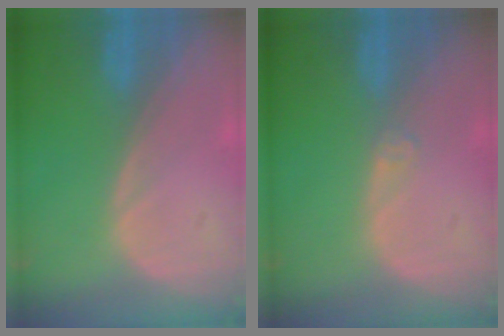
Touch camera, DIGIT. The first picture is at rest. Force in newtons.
{"total": 1.1, "press": 0.8, "slide": 0.7}